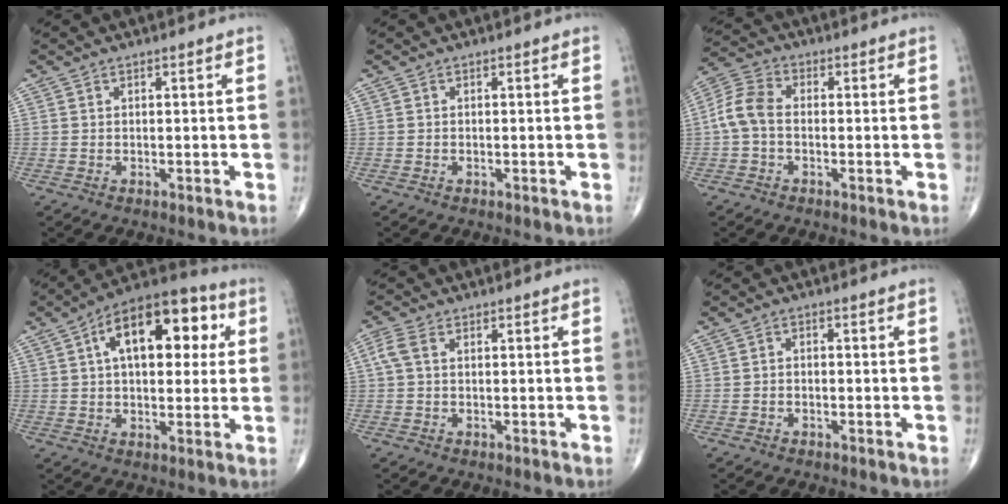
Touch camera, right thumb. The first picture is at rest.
{"total": 0.0}
{"total": 6.7, "force": [-0.7, 4.4, 5.0], "torque": [-0.102, 0.020, -0.028]}
{"total": 18.4, "force": [5.0, 9.8, 14.8], "torque": [-0.183, 0.023, 0.065]}
{"total": 3.0, "force": [0.4, 1.8, 2.4], "torque": [-0.068, 0.012, 0.006]}
{"total": 1.0, "force": [-0.6, 0.6, 0.6], "torque": [-0.006, 0.006, -0.012]}